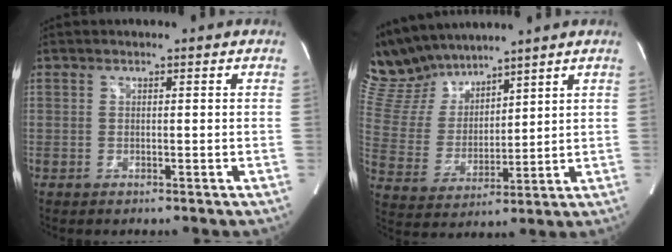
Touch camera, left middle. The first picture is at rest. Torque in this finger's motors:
{"motor_torque": [-0.02, -0.51, -0.10, -0.15]}